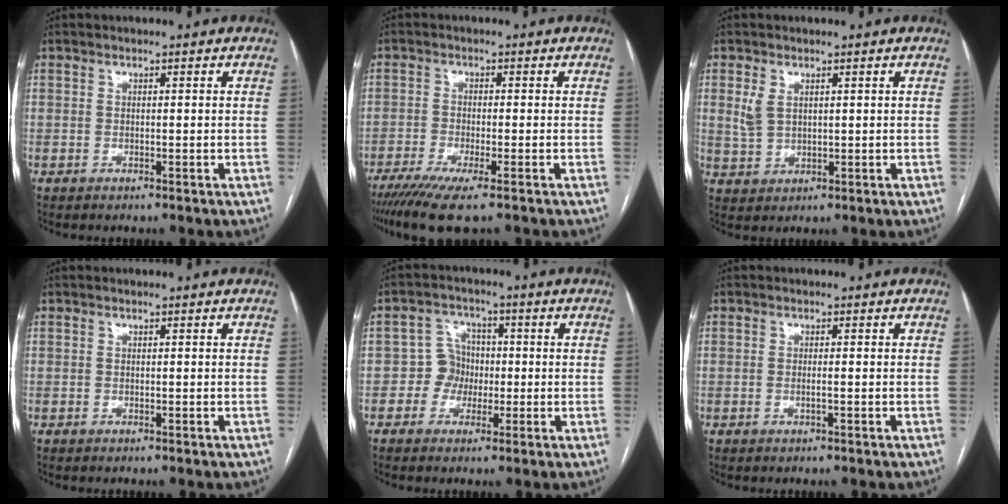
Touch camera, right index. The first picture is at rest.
{"total": 7.8, "force": [-5.6, 0.5, 5.4], "torque": [-0.086, -0.018, -0.093]}
{"total": 3.0, "force": [1.1, 1.9, 2.1], "torque": [-0.049, 0.007, 0.031]}
{"total": 0.0}
{"total": 4.6, "force": [-0.8, 4.4, 1.4], "torque": [-0.023, 0.020, -0.015]}
{"total": 0.7, "force": [-0.3, -0.1, 0.6], "torque": [-0.010, 0.002, -0.005]}